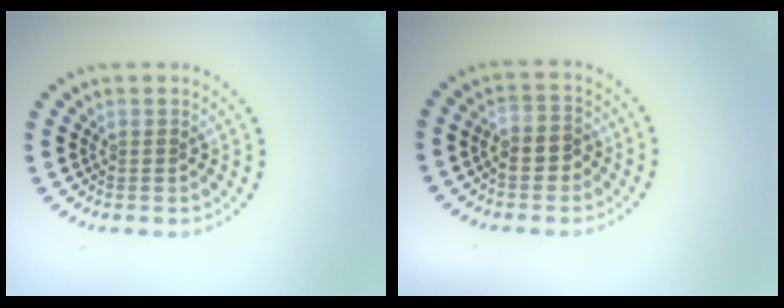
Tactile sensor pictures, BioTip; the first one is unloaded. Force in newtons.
{"total": 2.0, "press": 1.9, "slide": 0.6}